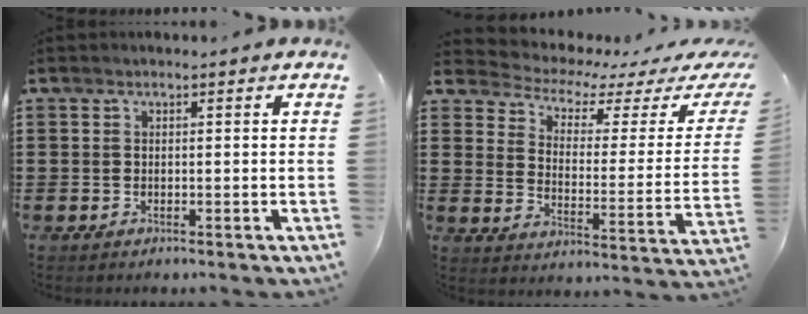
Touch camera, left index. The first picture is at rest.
{"total": 2.8, "force": [2.2, 1.1, 1.4], "torque": [-0.048, -0.020, 0.026]}